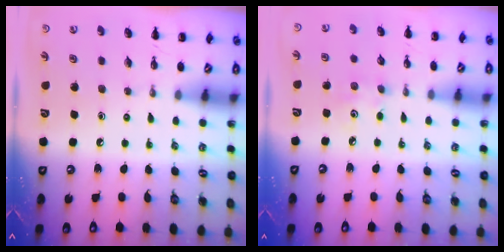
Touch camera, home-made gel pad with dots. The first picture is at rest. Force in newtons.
{"total": 3.5, "press": 3.3, "slide": 0.9}